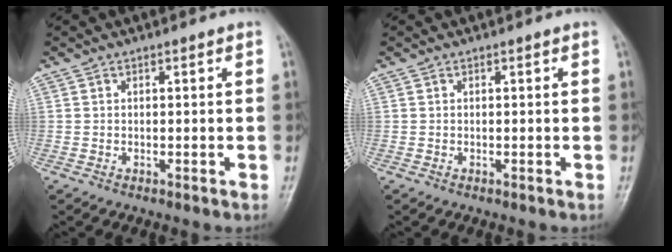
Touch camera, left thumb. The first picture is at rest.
{"total": 0.0}